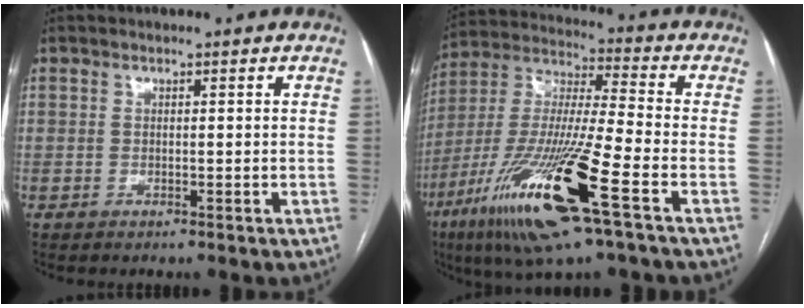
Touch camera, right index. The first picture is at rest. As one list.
[{"total": 21.1, "force": [-9.6, 1.3, 18.7], "torque": [-0.396, -0.045, -0.182]}]